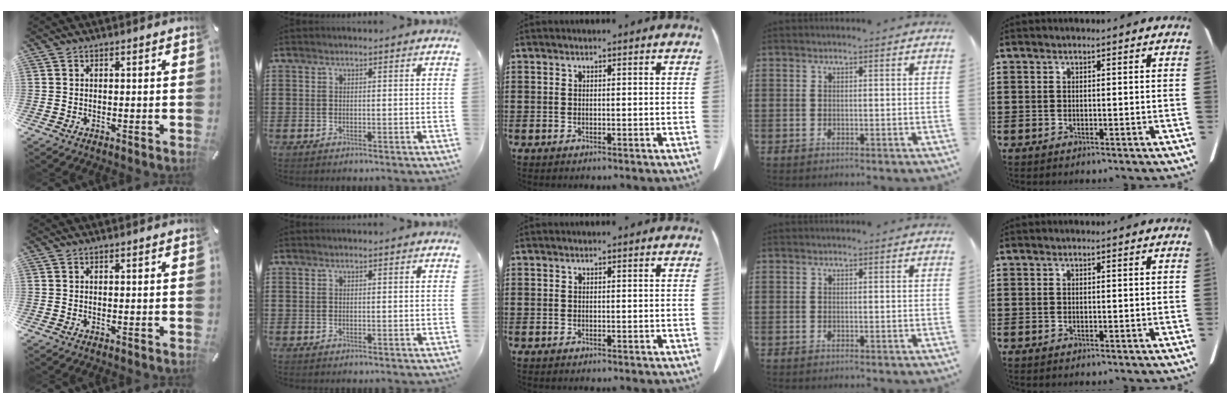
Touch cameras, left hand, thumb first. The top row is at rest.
{}